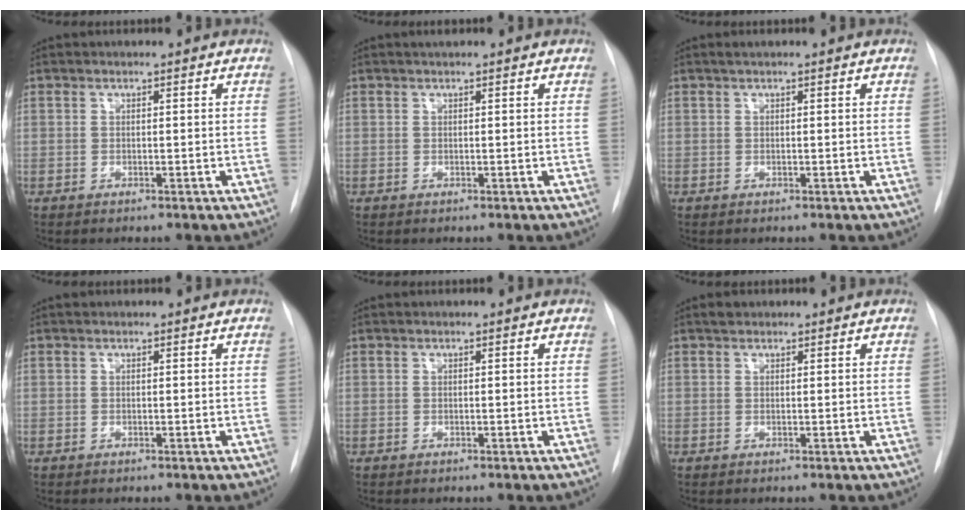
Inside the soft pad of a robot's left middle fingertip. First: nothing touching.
{"total": 0.6, "force": [0.5, 0.0, 0.3], "torque": [-0.007, 0.006, 0.010]}
{"total": 0.6, "force": [0.4, 0.0, 0.4], "torque": [-0.009, 0.007, 0.009]}
{"total": 0.0}
{"total": 0.0}
{"total": 1.1, "force": [0.9, 0.6, 0.3], "torque": [-0.005, 0.008, 0.012]}